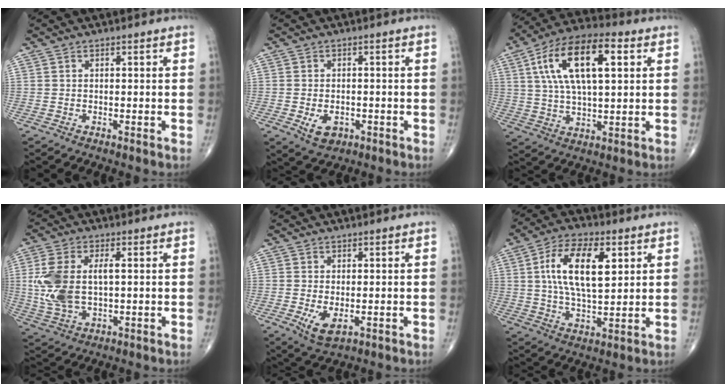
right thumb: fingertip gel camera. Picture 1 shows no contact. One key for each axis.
{"total": 4.5, "fx": -1.5, "fy": 3.0, "fz": 3.0, "tx": -0.040, "ty": 0.002, "tz": -0.015}
{"total": 17.6, "fx": 5.2, "fy": 7.5, "fz": 15.1, "tx": -0.270, "ty": 0.013, "tz": 0.086}
{"total": 11.8, "fx": 0.9, "fy": 6.3, "fz": 9.9, "tx": -0.228, "ty": 0.002, "tz": 0.025}
{"total": 4.6, "fx": -1.1, "fy": 2.3, "fz": 3.8, "tx": -0.068, "ty": -0.011, "tz": -0.009}
{"total": 14.4, "fx": 3.8, "fy": 6.6, "fz": 12.2, "tx": -0.214, "ty": -0.004, "tz": 0.069}